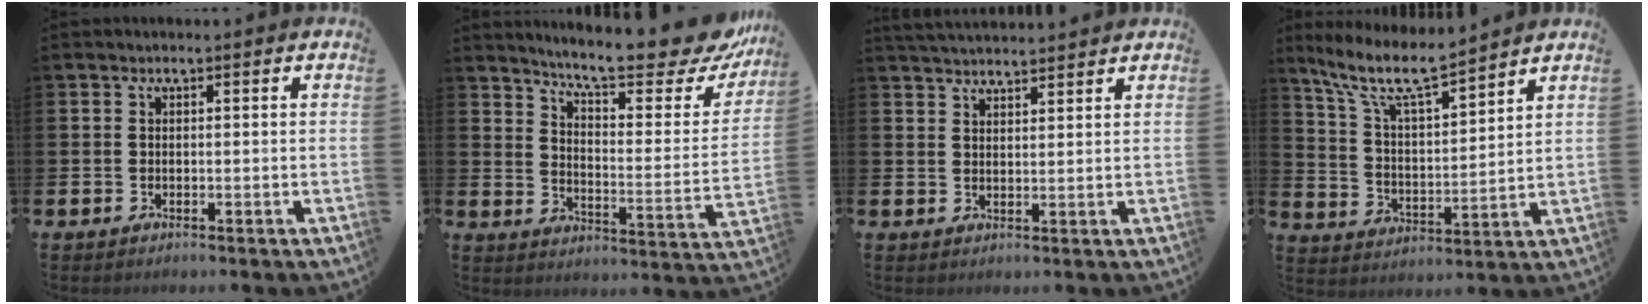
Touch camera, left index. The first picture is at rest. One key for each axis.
{"total": 10.1, "fx": 9.0, "fy": 1.6, "fz": 4.4, "tx": -0.089, "ty": -0.074, "tz": 0.145}
{"total": 3.3, "fx": 3.3, "fy": 0.2, "fz": 0.2, "tx": -0.013, "ty": -0.014, "tz": 0.061}
{"total": 9.5, "fx": 8.2, "fy": 1.5, "fz": 4.6, "tx": -0.127, "ty": -0.039, "tz": 0.143}